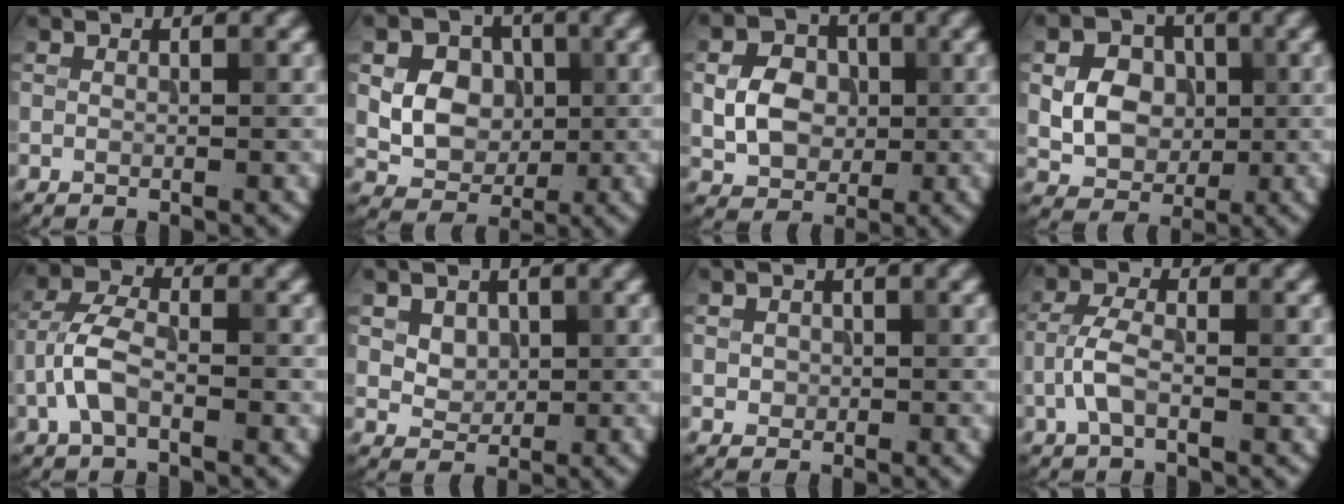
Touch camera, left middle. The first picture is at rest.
{"total": 8.4, "force": [1.8, 7.1, 4.3], "torque": [-0.075, 0.021, 0.030]}
{"total": 4.6, "force": [0.0, 3.8, 2.7], "torque": [-0.046, 0.006, -0.003]}
{"total": 5.6, "force": [0.3, 4.7, 3.1], "torque": [-0.056, 0.007, -0.002]}
{"total": 4.0, "force": [-1.5, 1.9, 3.1], "torque": [-0.063, 0.011, -0.039]}
{"total": 2.8, "force": [1.1, 2.2, 1.4], "torque": [-0.036, -0.006, 0.041]}
{"total": 1.1, "force": [0.0, 1.0, 0.4], "torque": [-0.001, -0.003, 0.001]}
{"total": 2.9, "force": [-1.1, 1.2, 2.5], "torque": [-0.054, 0.007, -0.029]}